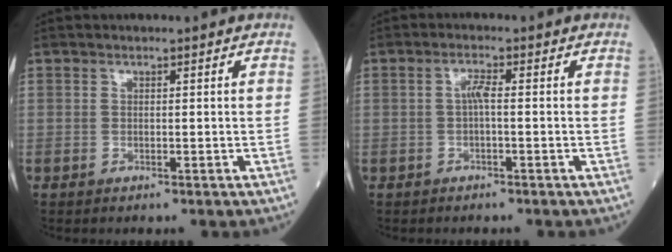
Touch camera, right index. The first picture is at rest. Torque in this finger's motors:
{"motor_torque": [0.50, 0.05, 0.23, 0.06]}